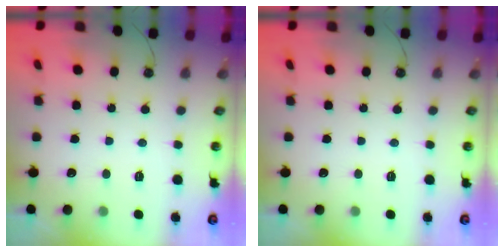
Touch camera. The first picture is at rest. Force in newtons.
{"total": 0.0}